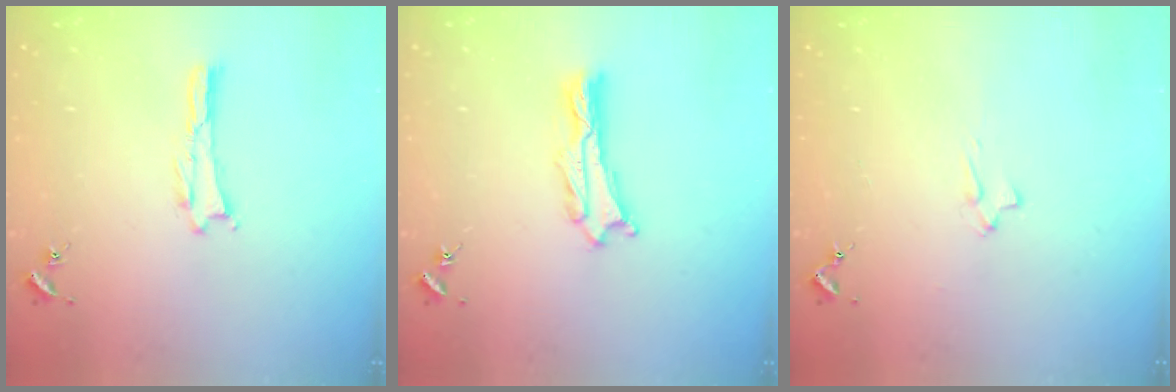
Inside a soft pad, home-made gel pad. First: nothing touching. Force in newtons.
{"total": 1.2, "press": 1.2, "slide": 0.2}
{"total": 2.1, "press": 2.1, "slide": 0.3}